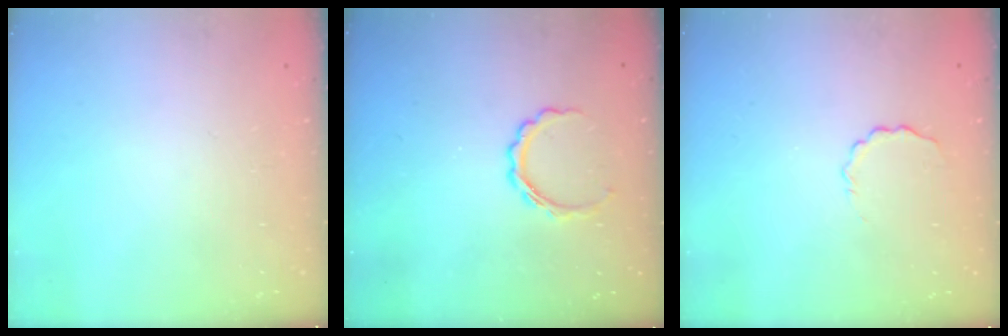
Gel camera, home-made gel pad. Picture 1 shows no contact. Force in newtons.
{"total": 5.5, "press": 5.4, "slide": 0.9}
{"total": 2.6, "press": 2.5, "slide": 0.8}